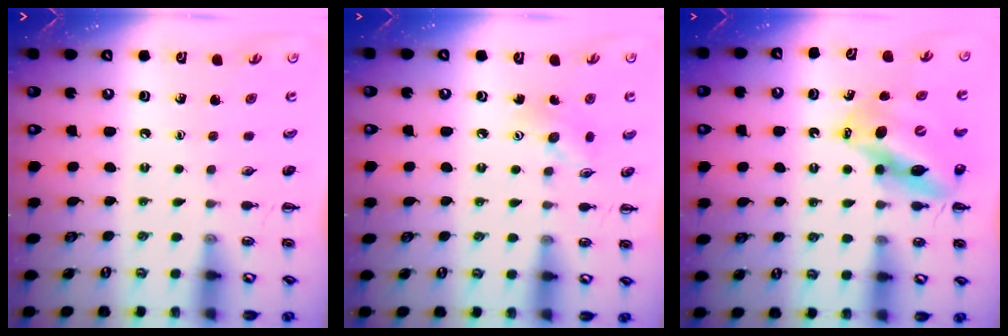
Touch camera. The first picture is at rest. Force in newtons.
{"total": 5.8, "press": 5.8, "slide": 0.3}
{"total": 12.9, "press": 12.5, "slide": 3.4}